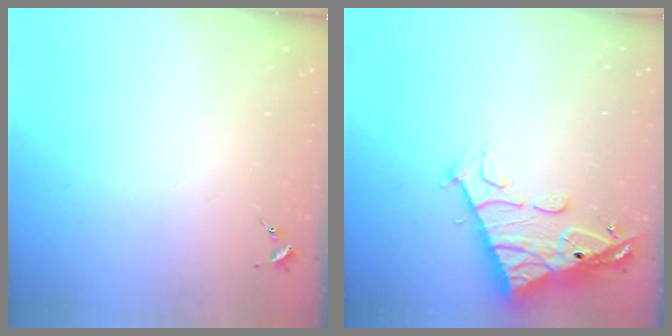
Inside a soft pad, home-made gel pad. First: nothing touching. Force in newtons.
{"total": 15.6, "press": 15.5, "slide": 1.5}